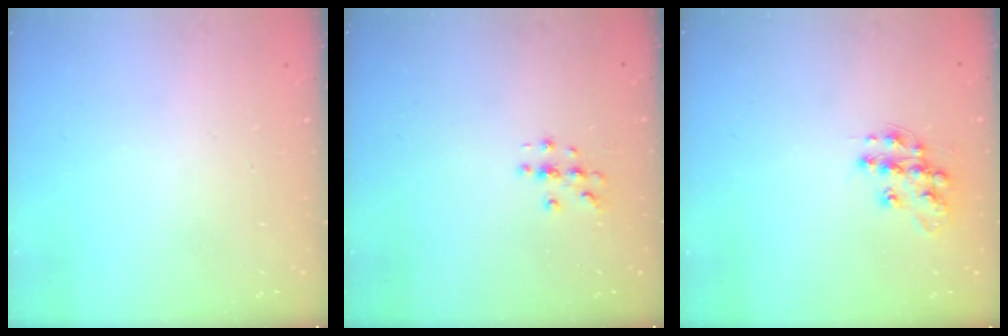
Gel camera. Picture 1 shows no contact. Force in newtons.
{"total": 3.4, "press": 3.4, "slide": 0.4}
{"total": 11.8, "press": 11.8, "slide": 0.7}